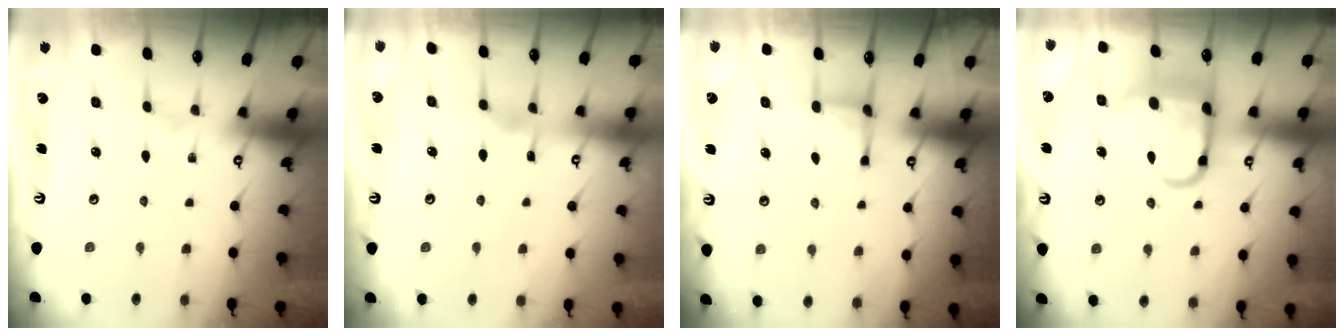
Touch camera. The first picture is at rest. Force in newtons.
{"total": 3.9, "press": 3.9, "slide": 0.5}
{"total": 2.5, "press": 2.3, "slide": 0.8}
{"total": 12.7, "press": 12.6, "slide": 1.4}